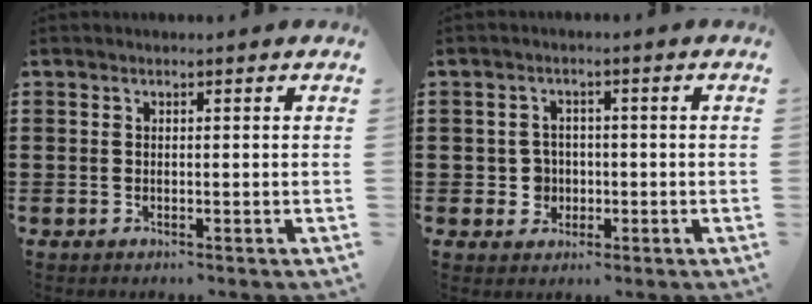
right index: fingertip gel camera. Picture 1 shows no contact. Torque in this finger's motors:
{"motor_torque": [0.43, 0.38, 0.14, 0.00]}